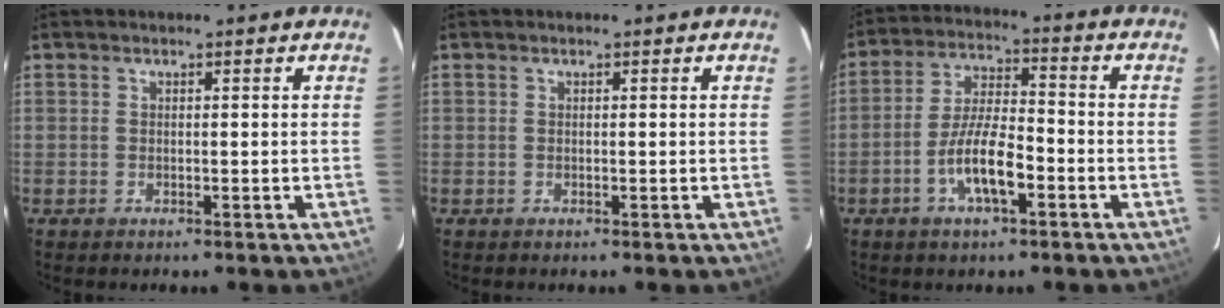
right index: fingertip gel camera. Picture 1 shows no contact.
{"total": 0.0}
{"total": 9.2, "force": [-4.0, 2.5, 7.9], "torque": [-0.160, 0.001, -0.071]}